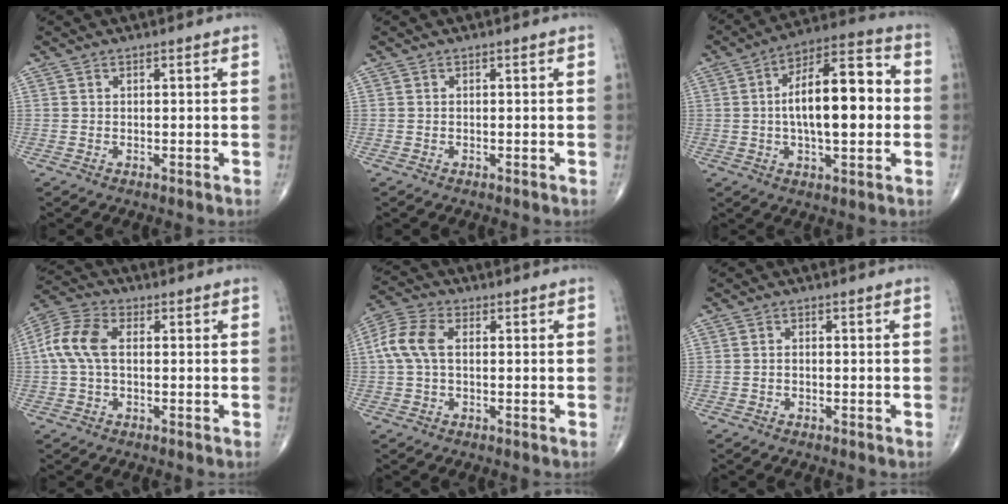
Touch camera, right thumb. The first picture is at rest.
{"total": 0.0}
{"total": 17.4, "force": [0.4, 7.2, 15.9], "torque": [-0.236, 0.027, -0.001]}
{"total": 8.6, "force": [0.6, 5.1, 6.9], "torque": [-0.161, 0.026, 0.006]}
{"total": 7.4, "force": [0.7, 4.5, 5.9], "torque": [-0.142, 0.024, 0.010]}
{"total": 0.6, "force": [-0.3, 0.4, 0.4], "torque": [-0.004, 0.002, -0.007]}